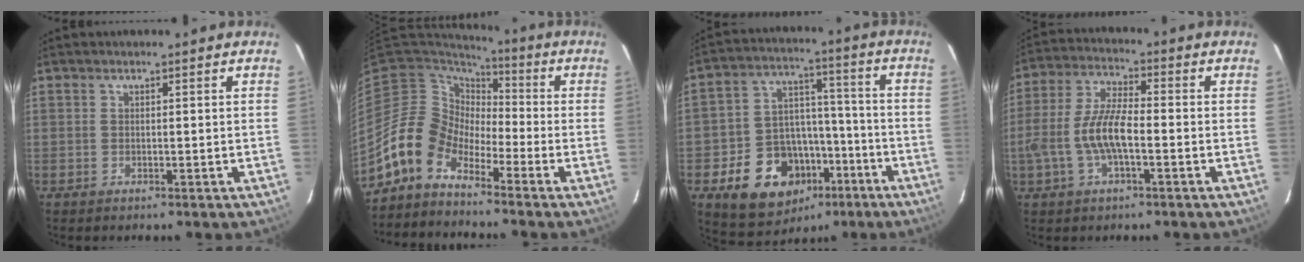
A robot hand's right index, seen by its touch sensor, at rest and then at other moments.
{"total": 8.5, "force": [-6.7, 4.9, 2.1], "torque": [-0.037, 0.026, -0.146]}
{"total": 17.1, "force": [-8.4, 12.7, 7.7], "torque": [-0.163, 0.042, -0.104]}
{"total": 10.0, "force": [-2.8, 3.3, 9.0], "torque": [-0.193, 0.005, -0.052]}